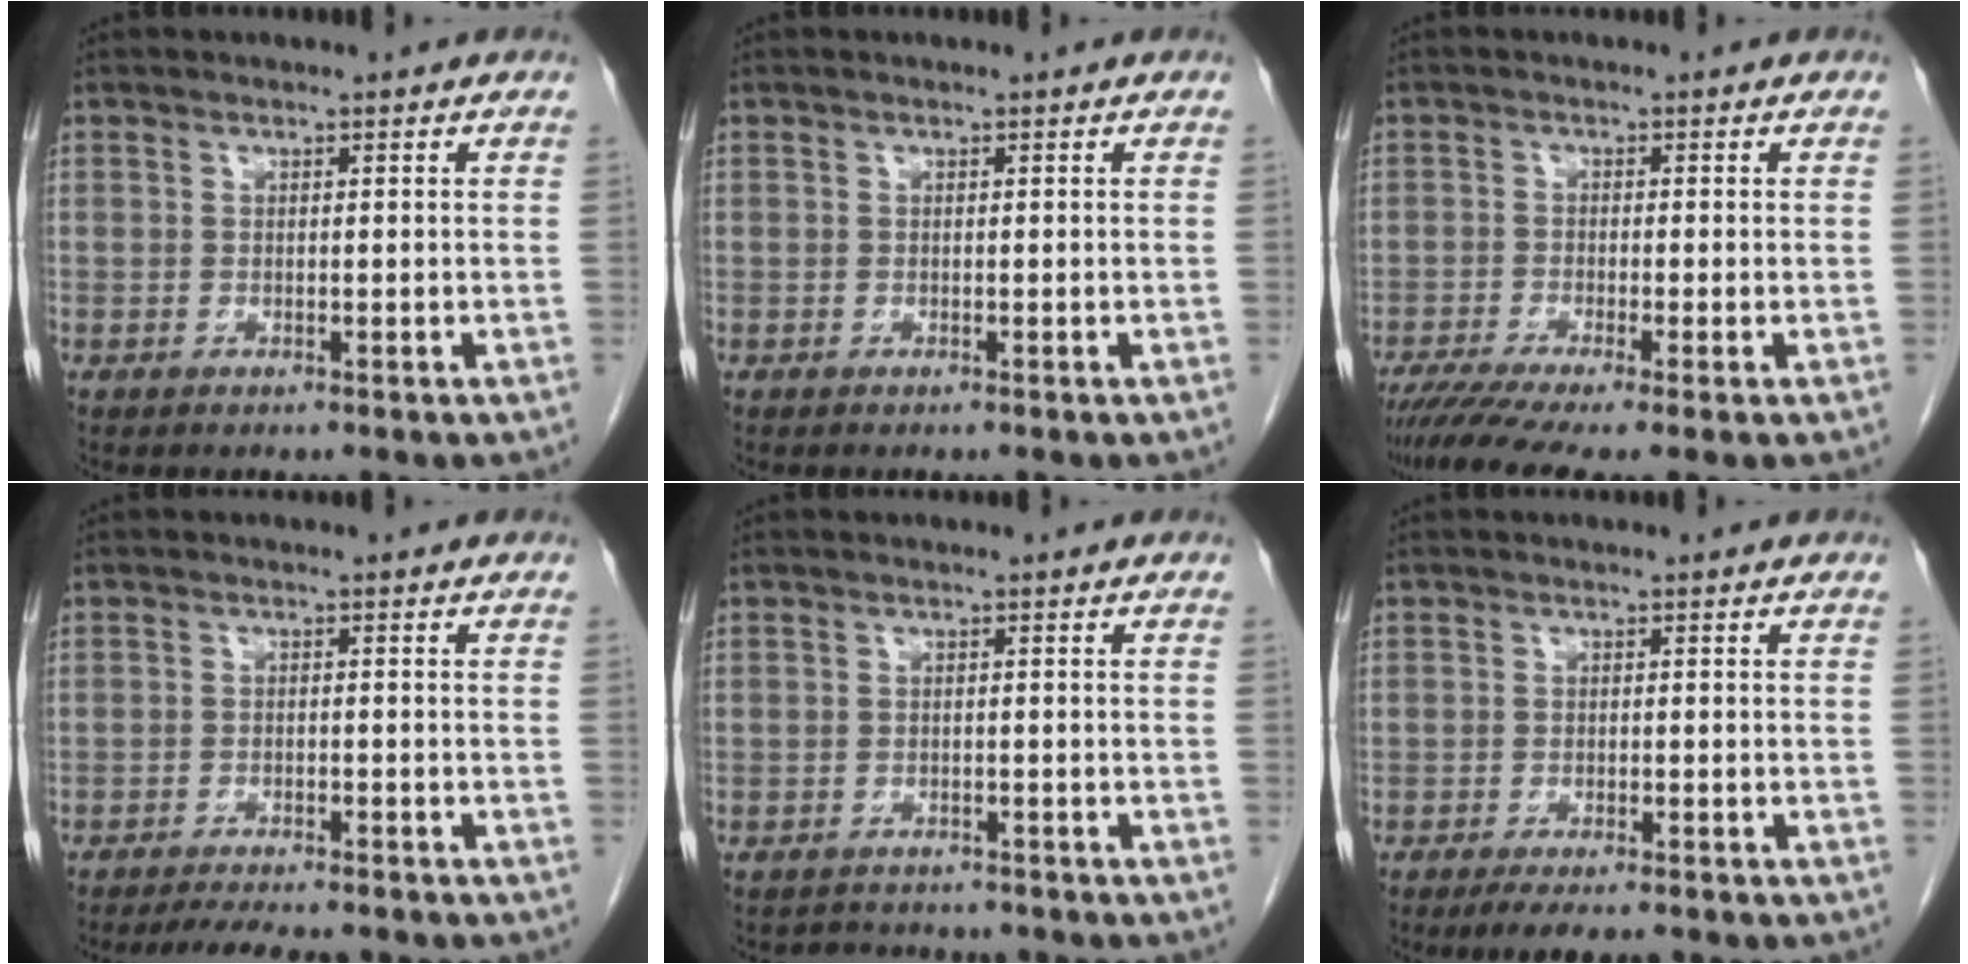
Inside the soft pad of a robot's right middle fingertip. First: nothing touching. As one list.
[{"total": 0.0}, {"total": 7.6, "force": [-5.6, 0.1, 5.1], "torque": [-0.085, -0.016, -0.093]}, {"total": 8.2, "force": [-7.4, 1.2, 3.3], "torque": [-0.046, -0.011, -0.107]}, {"total": 5.0, "force": [-4.8, 1.5, 0.5], "torque": [-0.007, 0.002, -0.062]}, {"total": 5.6, "force": [-4.7, 1.2, 2.9], "torque": [-0.039, -0.008, -0.070]}]